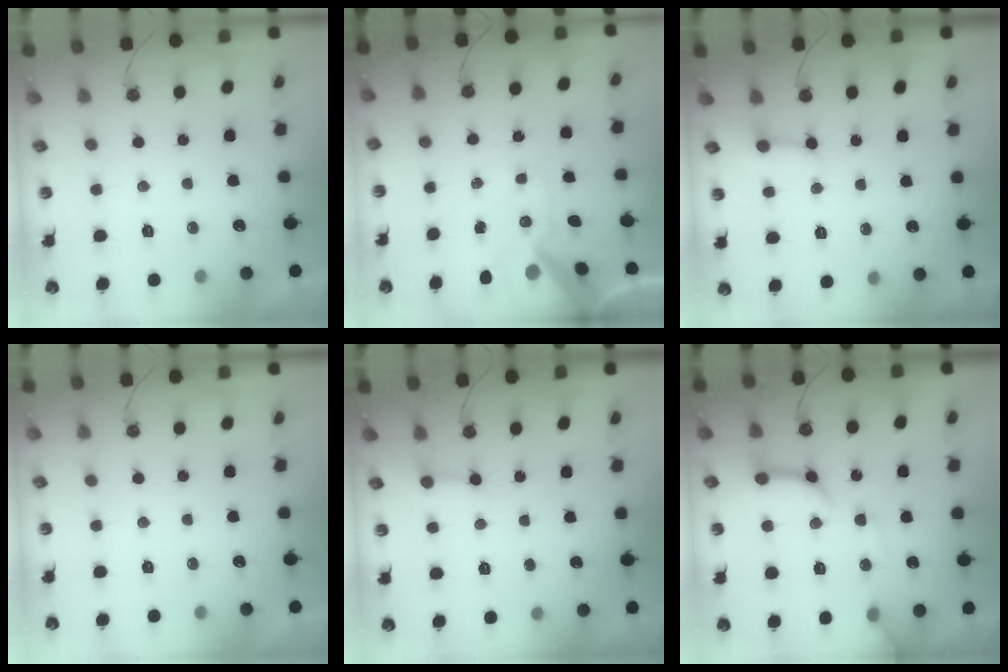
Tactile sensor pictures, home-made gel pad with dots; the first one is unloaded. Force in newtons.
{"total": 12.5, "press": 12.4, "slide": 1.8}
{"total": 3.0, "press": 3.0, "slide": 0.2}
{"total": 0.0}
{"total": 2.2, "press": 2.2, "slide": 0.5}
{"total": 13.5, "press": 13.4, "slide": 1.6}